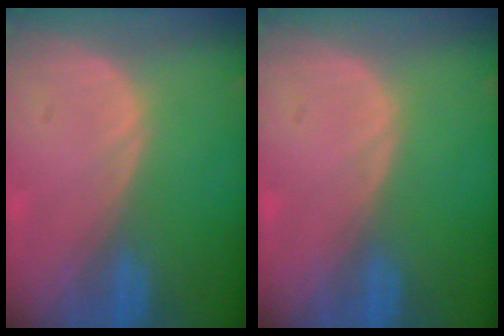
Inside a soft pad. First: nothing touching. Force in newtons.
{"total": 0.0}